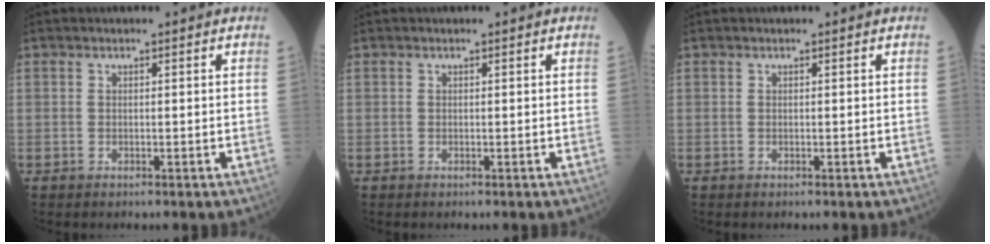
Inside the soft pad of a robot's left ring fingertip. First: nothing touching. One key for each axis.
{"total": 0.0}
{"total": 0.0}